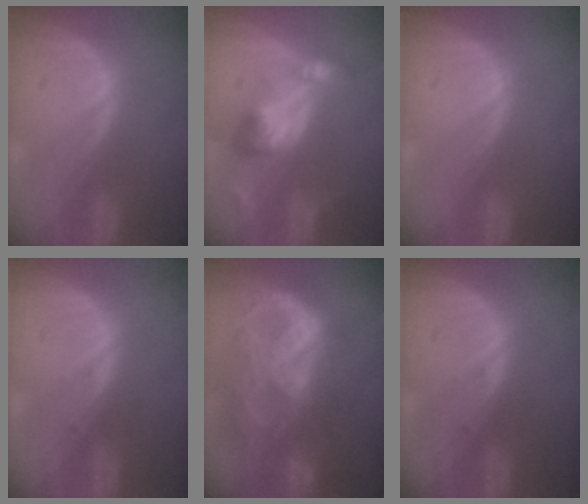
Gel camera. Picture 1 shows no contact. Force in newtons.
{"total": 6.2, "press": 5.9, "slide": 1.8}
{"total": 0.0}
{"total": 0.7, "press": 0.4, "slide": 0.5}
{"total": 10.9, "press": 9.3, "slide": 5.8}
{"total": 0.7, "press": 0.4, "slide": 0.5}